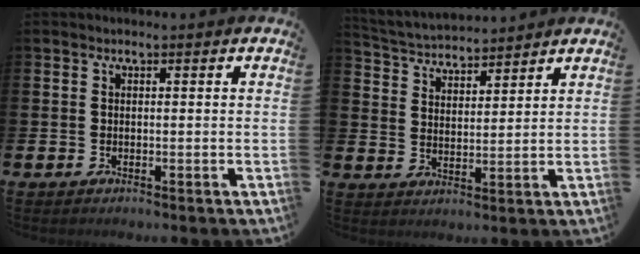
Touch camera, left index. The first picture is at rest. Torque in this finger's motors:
{"motor_torque": [-0.03, -0.67, 0.15, 0.06]}